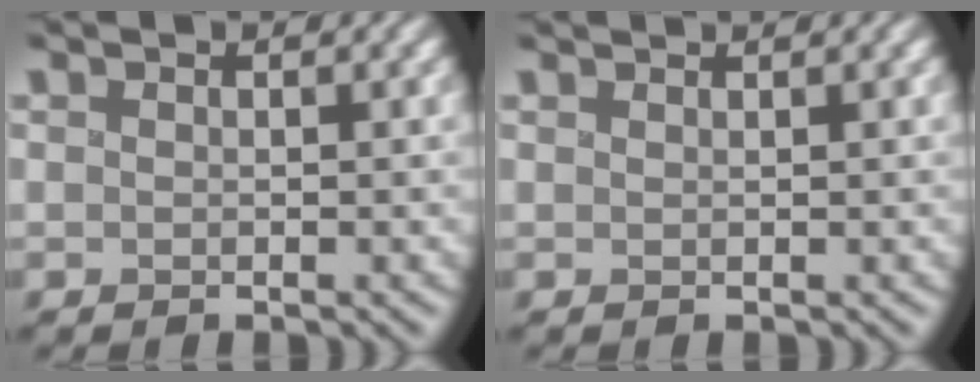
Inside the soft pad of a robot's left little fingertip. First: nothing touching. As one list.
[{"total": 1.2, "force": [1.1, 0.1, 0.4], "torque": [0.001, 0.004, 0.011]}]